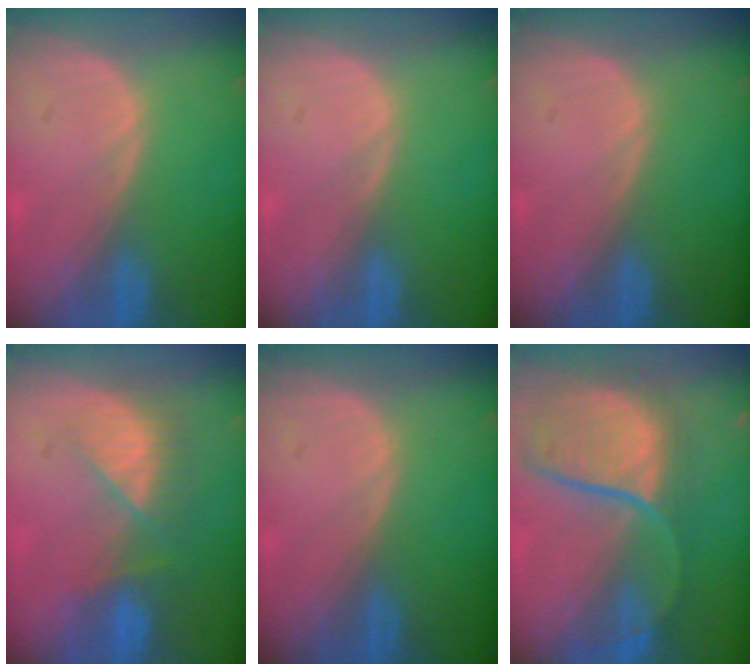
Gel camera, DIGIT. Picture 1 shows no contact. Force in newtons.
{"total": 0.0}
{"total": 0.0}
{"total": 7.4, "press": 6.6, "slide": 3.3}
{"total": 0.0}
{"total": 10.9, "press": 9.8, "slide": 4.8}